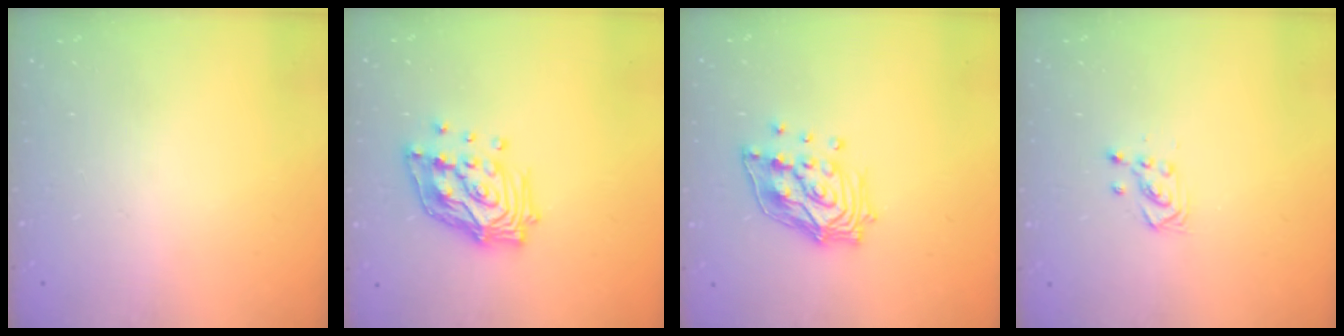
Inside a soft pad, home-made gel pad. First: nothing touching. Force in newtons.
{"total": 18.2, "press": 18.0, "slide": 2.7}
{"total": 14.8, "press": 14.6, "slide": 2.2}
{"total": 3.0, "press": 3.0, "slide": 0.5}